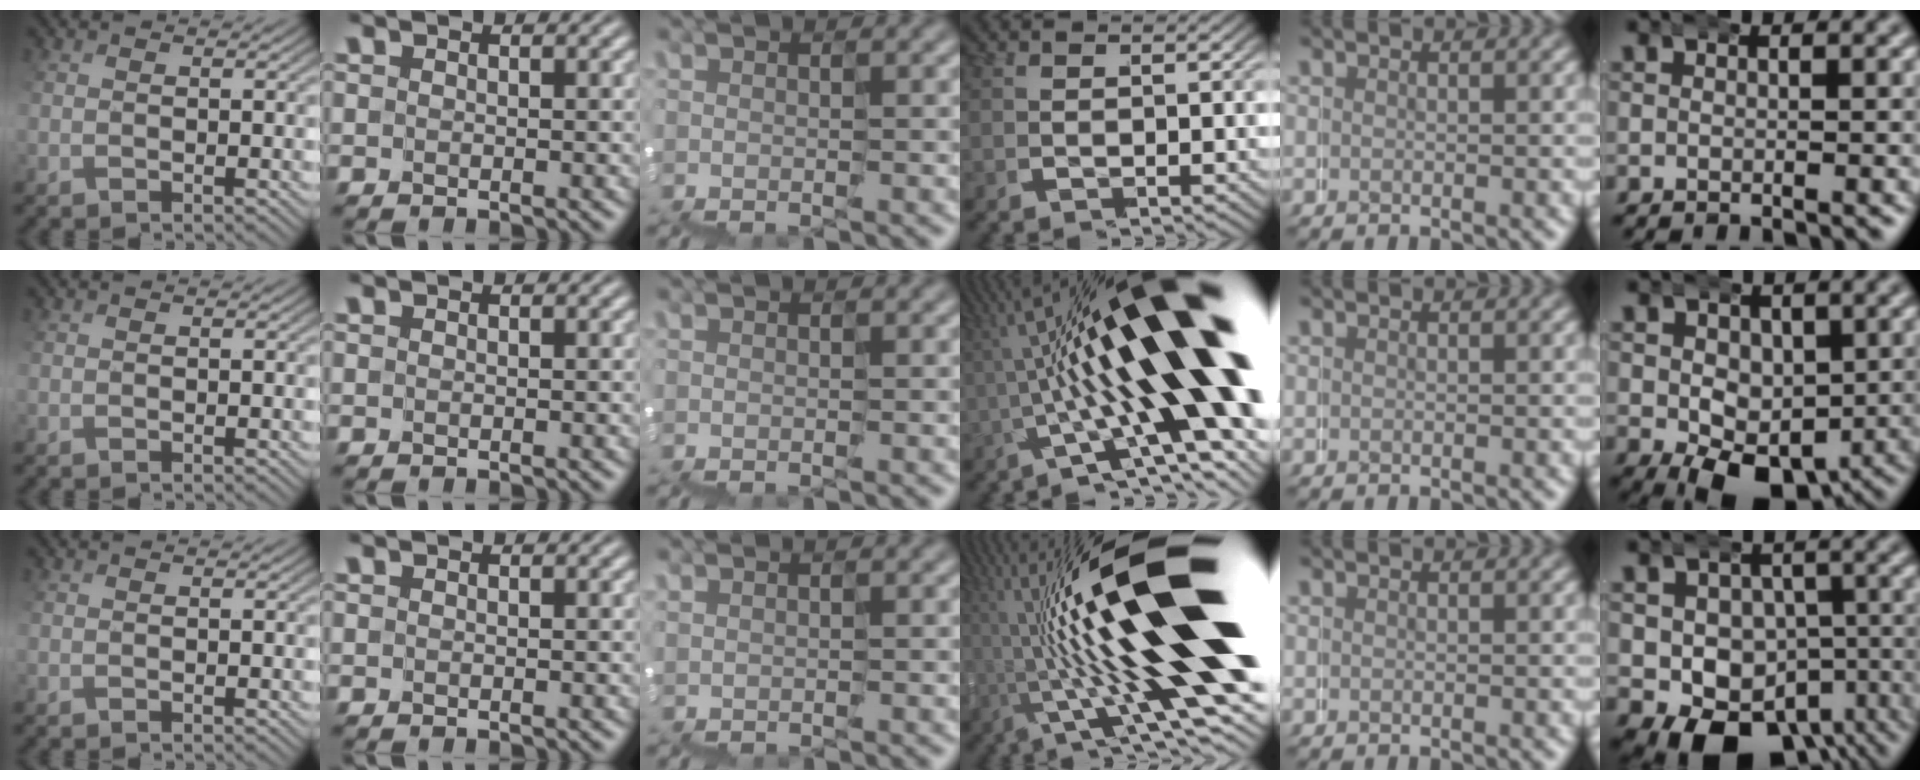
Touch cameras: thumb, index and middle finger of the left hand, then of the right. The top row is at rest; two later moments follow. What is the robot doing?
{"motion": "wrap", "object": "duck tape"}